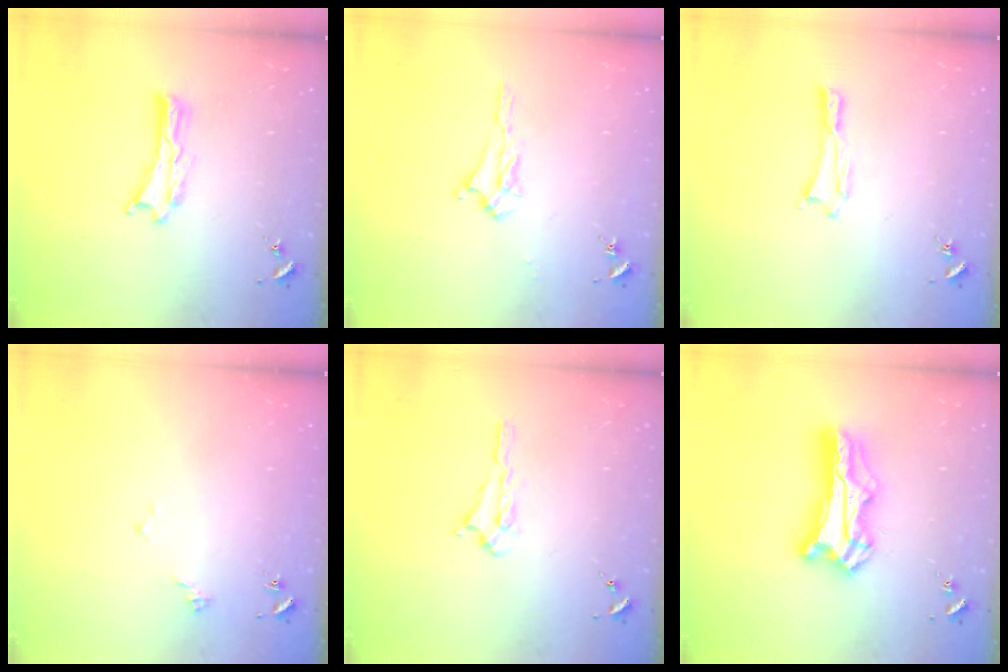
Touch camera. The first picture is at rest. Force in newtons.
{"total": 2.4, "press": 2.4, "slide": 0.4}
{"total": 0.0}
{"total": 2.9, "press": 2.9, "slide": 0.3}
{"total": 0.7, "press": 0.7, "slide": 0.2}
{"total": 12.0, "press": 11.9, "slide": 0.9}